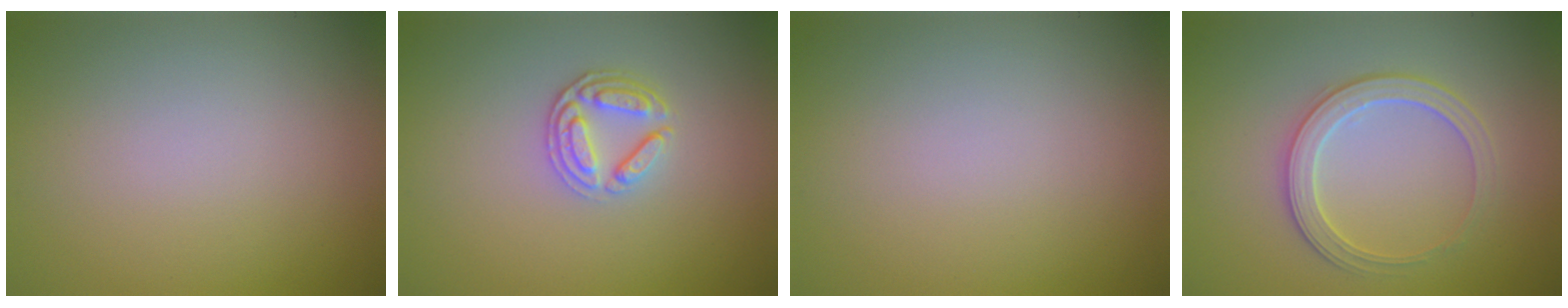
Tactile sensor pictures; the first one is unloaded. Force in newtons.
{"total": 2.6, "press": 2.4, "slide": 1.0}
{"total": 0.0}
{"total": 2.8, "press": 2.8, "slide": 0.3}